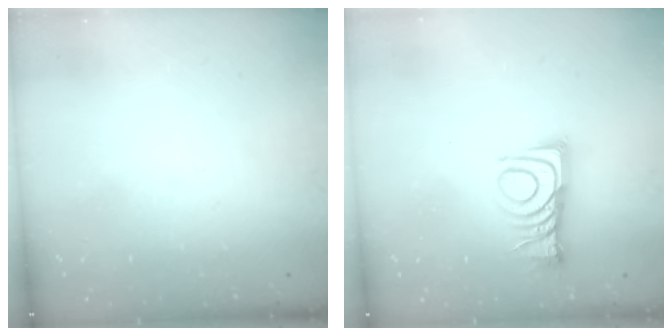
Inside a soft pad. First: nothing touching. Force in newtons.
{"total": 10.2, "press": 10.2, "slide": 0.1}